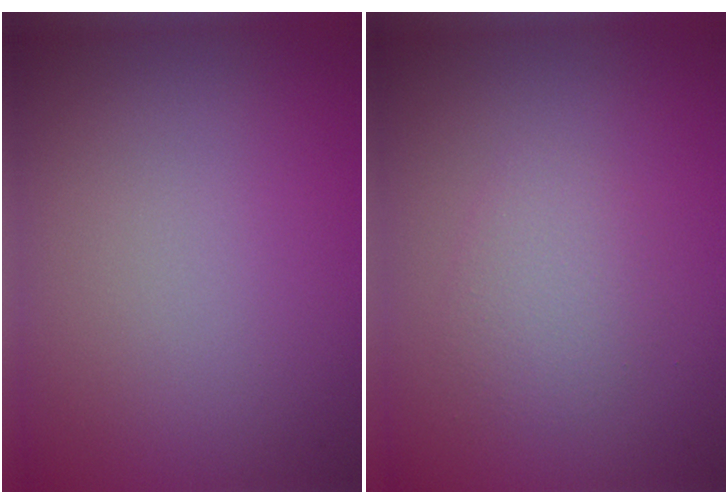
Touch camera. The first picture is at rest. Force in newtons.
{"total": 2.0, "press": 2.0, "slide": 0.1}